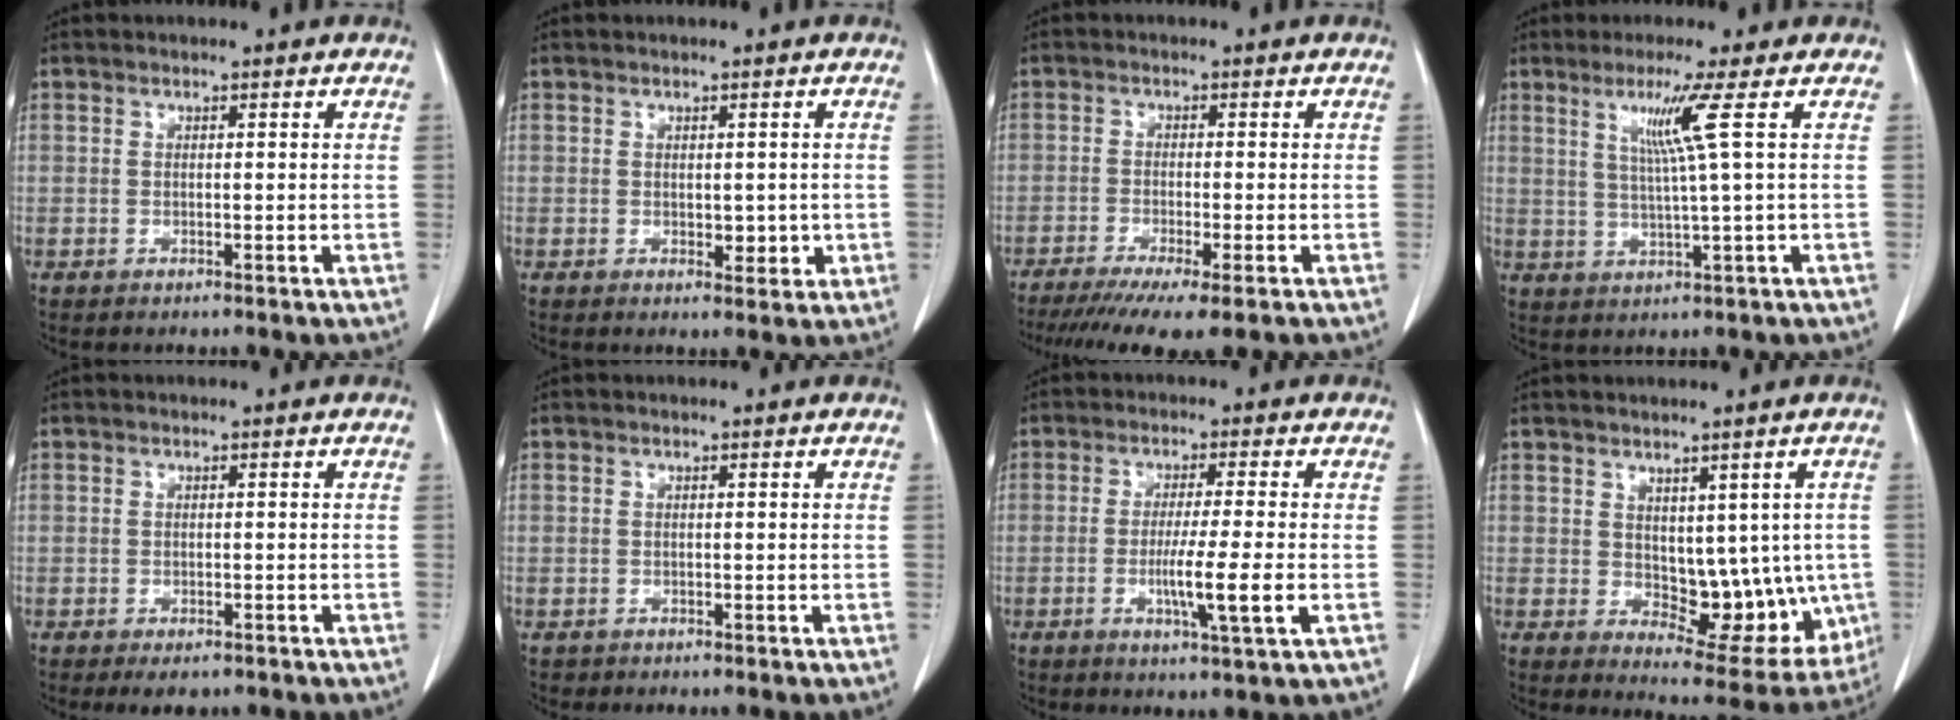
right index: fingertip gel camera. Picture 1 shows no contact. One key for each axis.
{"total": 2.5, "fx": -0.2, "fy": 1.6, "fz": 2.0, "tx": -0.020, "ty": -0.003, "tz": 0.004}
{"total": 10.0, "fx": -7.2, "fy": 0.8, "fz": 6.9, "tx": -0.101, "ty": -0.023, "tz": -0.113}
{"total": 5.8, "fx": 2.1, "fy": -2.1, "fz": 5.0, "tx": -0.101, "ty": -0.010, "tz": 0.045}
{"total": 2.9, "fx": -2.1, "fy": 1.5, "fz": 1.3, "tx": -0.012, "ty": -0.001, "tz": -0.022}
{"total": 0.8, "fx": -0.5, "fy": 0.7, "fz": -0.1, "tx": -0.008, "ty": 0.004, "tz": -0.010}
{"total": 7.5, "fx": -1.8, "fy": -0.7, "fz": 7.2, "tx": -0.124, "ty": -0.019, "tz": -0.033}
{"total": 11.2, "fx": 0.0, "fy": 6.4, "fz": 9.2, "tx": -0.097, "ty": -0.002, "tz": 0.024}